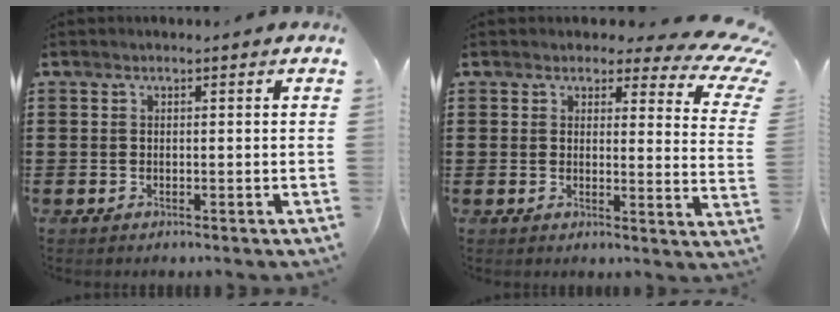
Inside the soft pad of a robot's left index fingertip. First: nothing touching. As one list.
[{"total": 4.6, "force": [3.4, 1.6, 2.5], "torque": [-0.050, -0.015, 0.058]}]